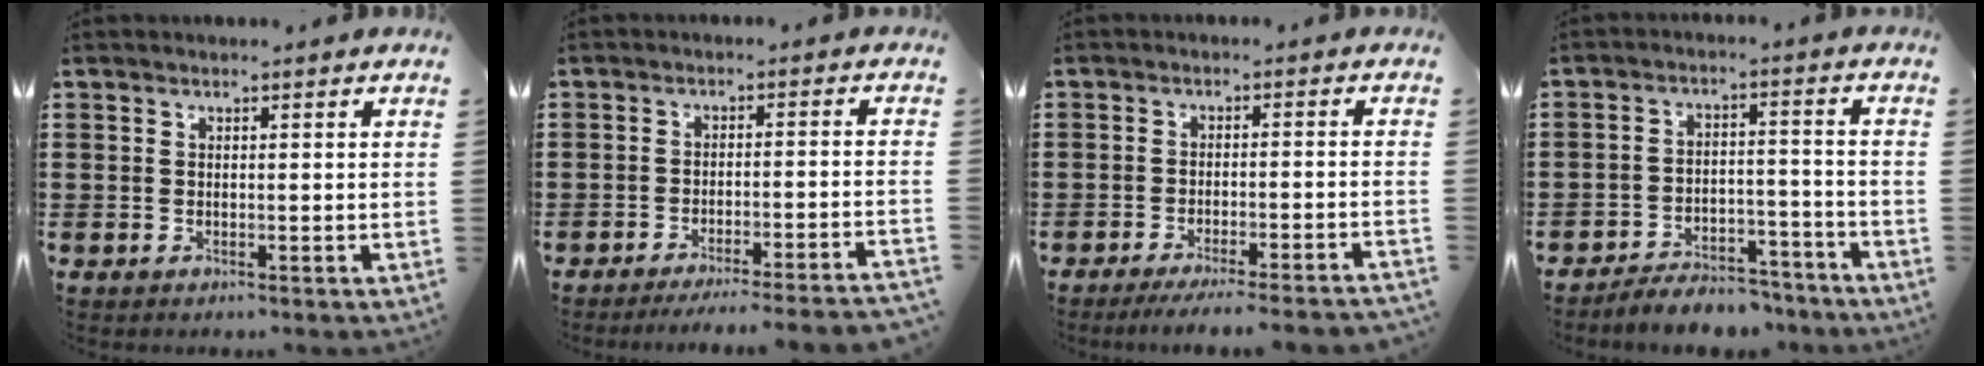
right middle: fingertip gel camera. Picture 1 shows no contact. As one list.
[{"total": 3.5, "force": [-3.2, -0.7, 1.3], "torque": [-0.021, -0.008, -0.065]}, {"total": 3.6, "force": [-3.2, -0.5, 1.5], "torque": [-0.024, -0.008, -0.061]}, {"total": 5.2, "force": [-5.1, 0.7, 0.7], "torque": [-0.011, 0.012, -0.102]}]